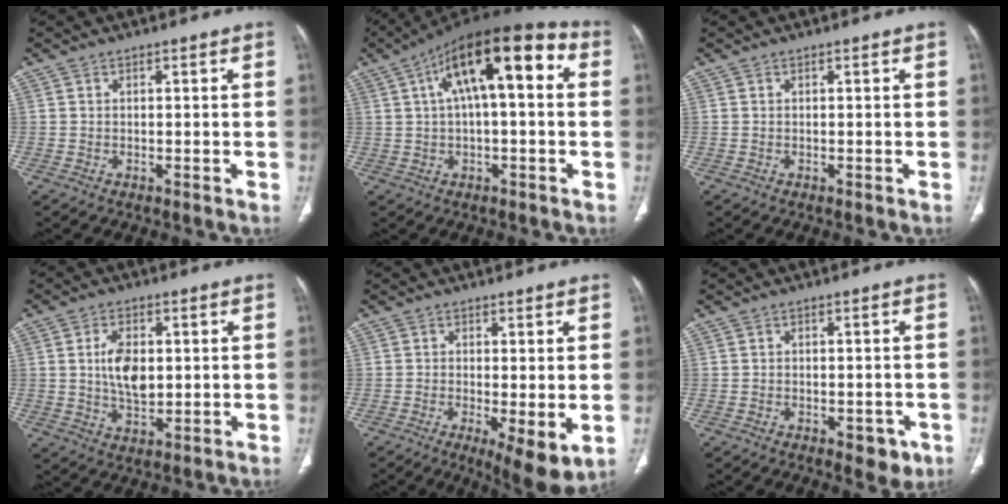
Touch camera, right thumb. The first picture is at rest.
{"total": 17.8, "force": [4.4, 6.7, 15.9], "torque": [-0.235, 0.043, 0.059]}
{"total": 0.0}
{"total": 7.8, "force": [0.9, 4.5, 6.3], "torque": [-0.103, -0.006, 0.020]}
{"total": 8.2, "force": [-2.0, 2.6, 7.5], "torque": [-0.116, -0.023, -0.029]}
{"total": 4.6, "force": [-2.0, 2.6, 3.2], "torque": [-0.015, 0.004, -0.021]}